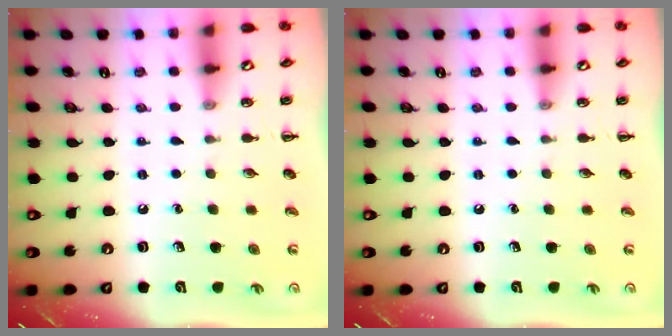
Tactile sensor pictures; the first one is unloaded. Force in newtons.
{"total": 0.0}